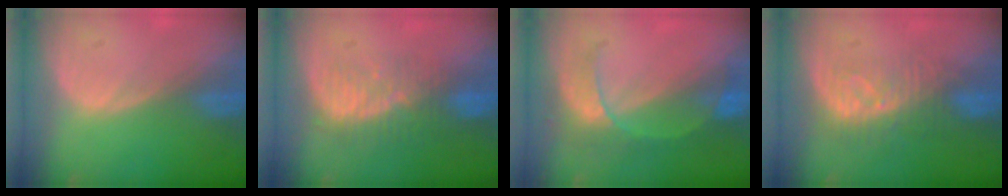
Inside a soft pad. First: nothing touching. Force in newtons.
{"total": 8.1, "press": 7.1, "slide": 3.9}
{"total": 7.9, "press": 6.9, "slide": 3.8}
{"total": 8.3, "press": 7.3, "slide": 3.9}